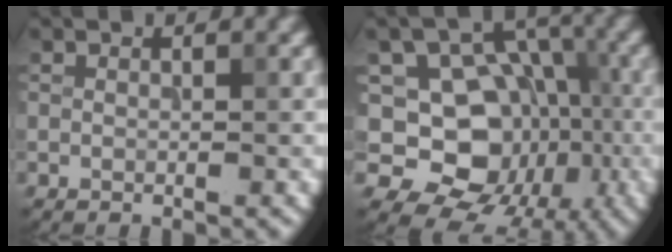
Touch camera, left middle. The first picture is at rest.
{"total": 11.5, "force": [-1.8, 9.3, 6.5], "torque": [-0.084, 0.004, -0.045]}